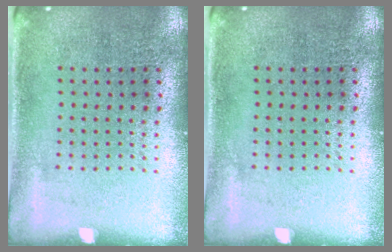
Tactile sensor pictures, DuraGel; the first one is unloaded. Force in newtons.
{"total": 0.0}